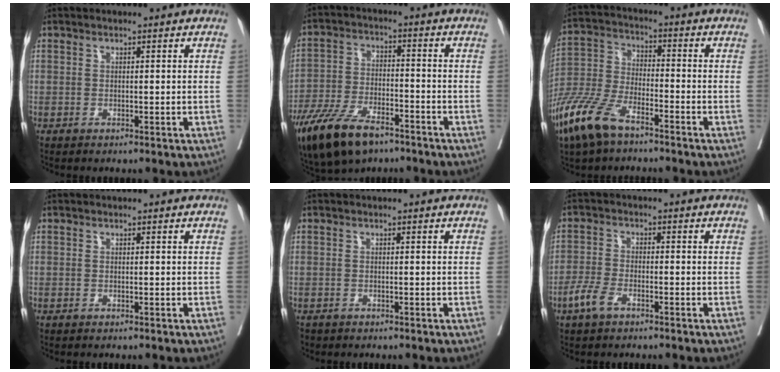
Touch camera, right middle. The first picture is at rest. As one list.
[{"total": 13.2, "force": [-9.2, 4.8, 8.1], "torque": [-0.162, -0.019, -0.167]}, {"total": 11.7, "force": [-7.8, 3.9, 7.7], "torque": [-0.183, -0.021, -0.159]}, {"total": 0.0}, {"total": 1.0, "force": [-0.8, 0.5, 0.1], "torque": [-0.011, -0.001, -0.016]}, {"total": 3.9, "force": [-2.5, 1.5, 2.6], "torque": [-0.066, -0.002, -0.049]}]